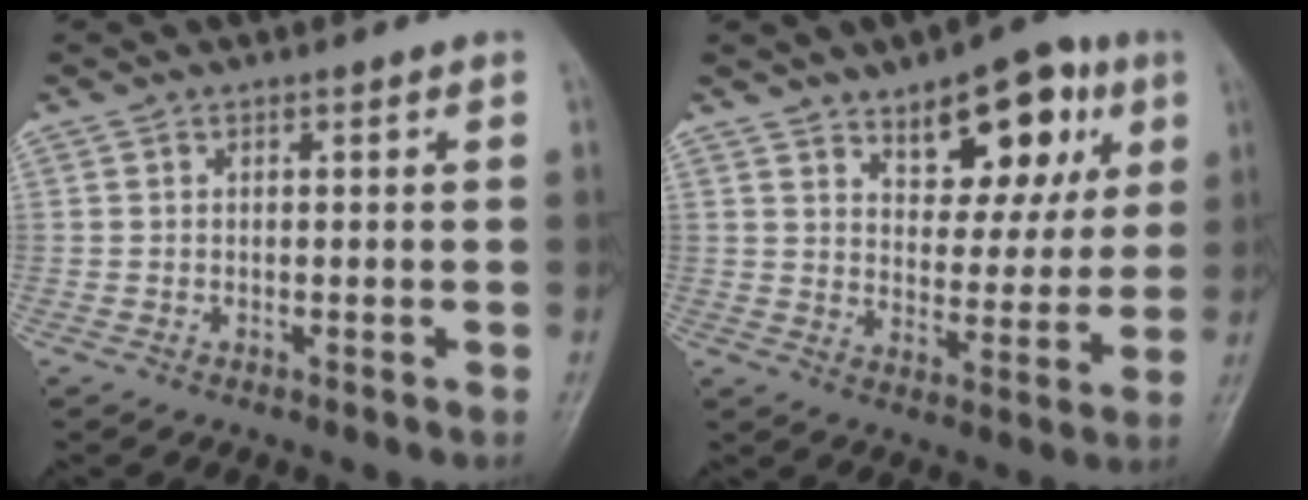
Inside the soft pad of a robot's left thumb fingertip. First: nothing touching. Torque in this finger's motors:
{"motor_torque": [-0.09, 0.63, 0.09, -0.18, 0.13]}